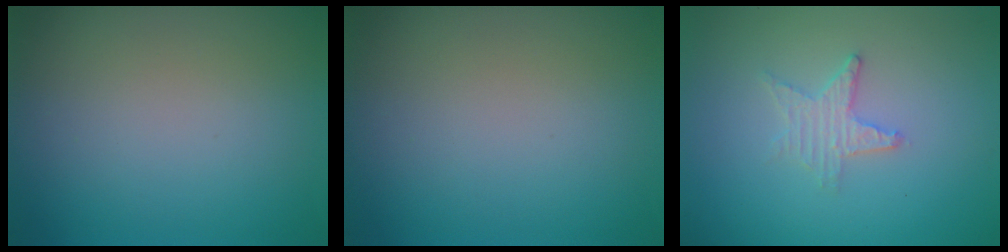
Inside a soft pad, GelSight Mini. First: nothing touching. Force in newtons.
{"total": 0.0}
{"total": 2.1, "press": 2.0, "slide": 0.4}